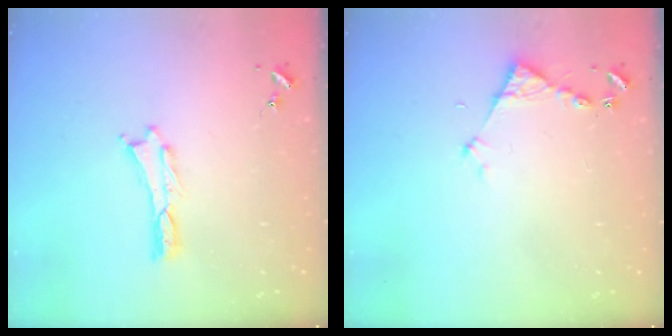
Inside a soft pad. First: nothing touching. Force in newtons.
{"total": 3.5, "press": 3.5, "slide": 0.3}